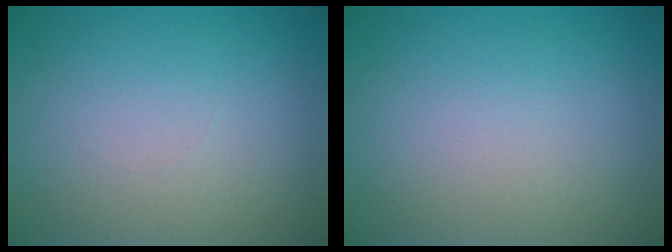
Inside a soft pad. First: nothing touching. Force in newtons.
{"total": 0.0}